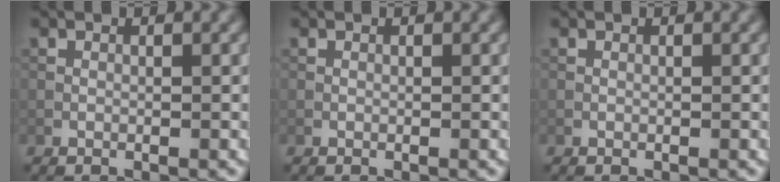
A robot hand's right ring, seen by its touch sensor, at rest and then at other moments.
{"total": 0.0}
{"total": 0.0}